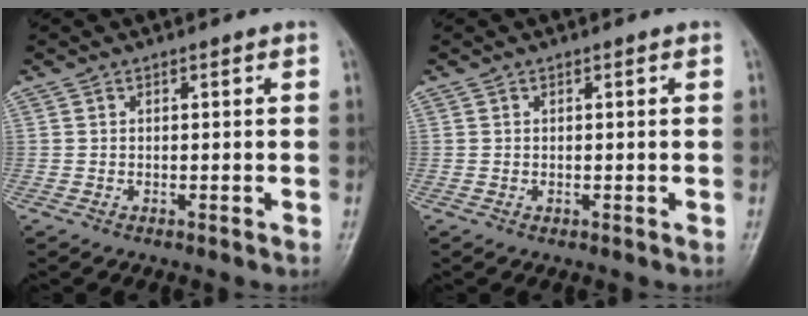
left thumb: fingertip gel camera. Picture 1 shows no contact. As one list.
[{"total": 0.6, "force": [0.2, 0.2, 0.5], "torque": [-0.004, 0.002, 0.003]}]